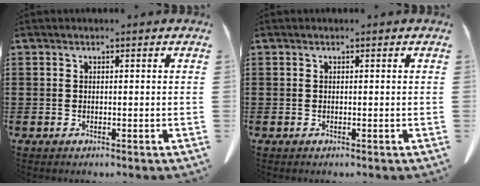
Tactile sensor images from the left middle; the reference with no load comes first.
{"total": 0.0}